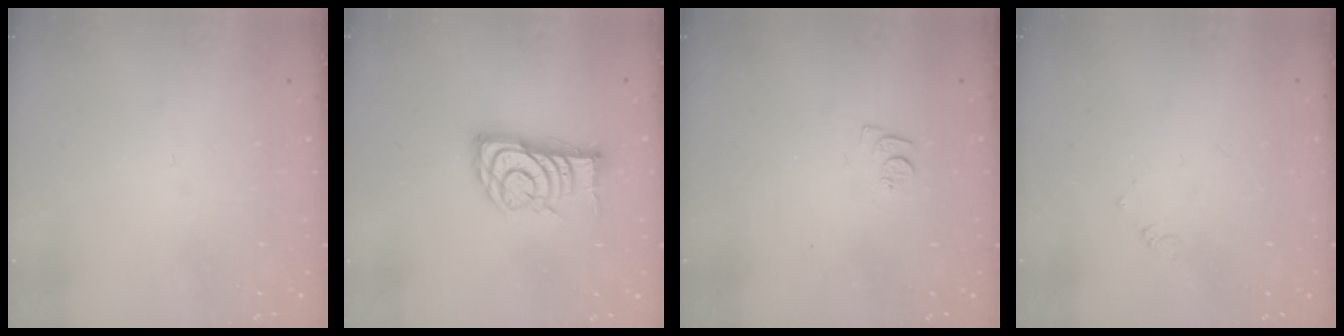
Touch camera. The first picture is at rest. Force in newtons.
{"total": 13.0, "press": 13.0, "slide": 0.8}
{"total": 6.2, "press": 6.2, "slide": 0.6}
{"total": 2.2, "press": 2.2, "slide": 0.3}